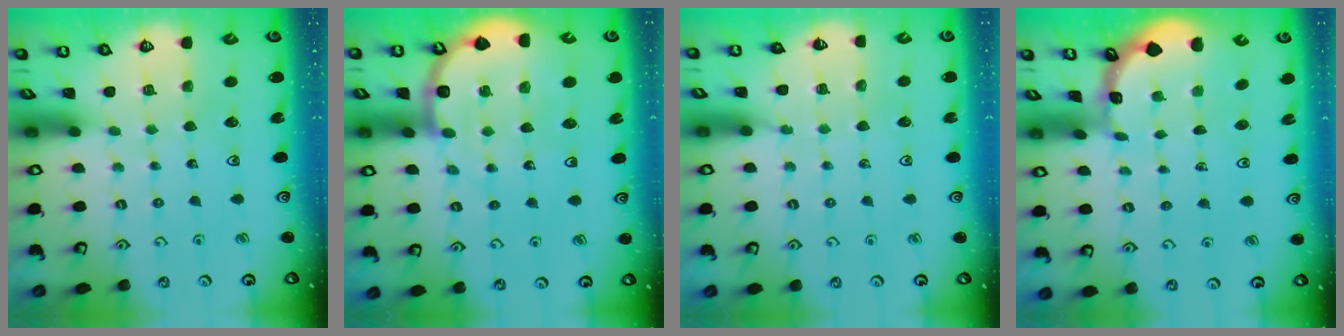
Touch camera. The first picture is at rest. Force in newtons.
{"total": 9.9, "press": 9.4, "slide": 3.0}
{"total": 3.9, "press": 3.8, "slide": 0.4}
{"total": 1.2, "press": 1.1, "slide": 0.2}